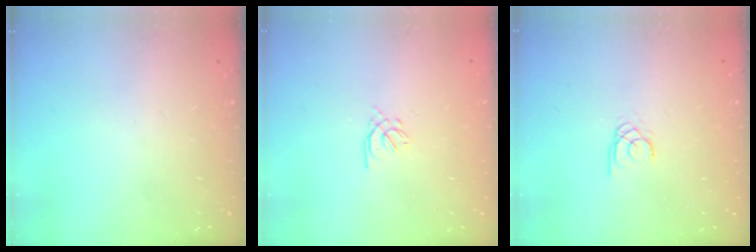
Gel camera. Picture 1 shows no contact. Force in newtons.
{"total": 1.4, "press": 1.3, "slide": 0.5}
{"total": 1.5, "press": 1.5, "slide": 0.1}